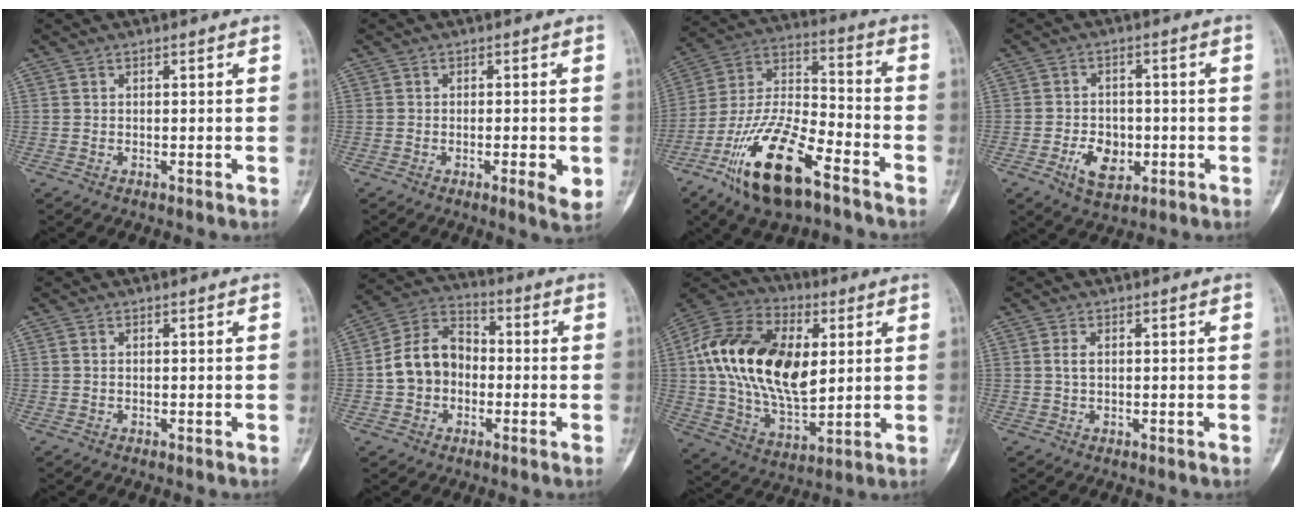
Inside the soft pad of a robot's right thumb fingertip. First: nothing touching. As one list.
[{"total": 4.4, "force": [-1.0, 1.0, 4.2], "torque": [-0.060, -0.009, -0.014]}, {"total": 19.9, "force": [-11.5, 7.5, 14.5], "torque": [-0.277, 0.063, -0.213]}, {"total": 6.8, "force": [-2.2, 4.7, 4.4], "torque": [-0.055, 0.009, -0.032]}, {"total": 0.6, "force": [0.2, 0.4, 0.4], "torque": [-0.010, 0.002, 0.003]}, {"total": 11.3, "force": [-1.3, 9.0, 6.7], "torque": [-0.101, 0.040, -0.035]}, {"total": 25.4, "force": [4.5, 15.0, 20.0], "torque": [-0.362, -0.008, 0.073]}, {"total": 1.6, "force": [0.3, 0.9, 1.3], "torque": [-0.025, 0.003, 0.007]}]